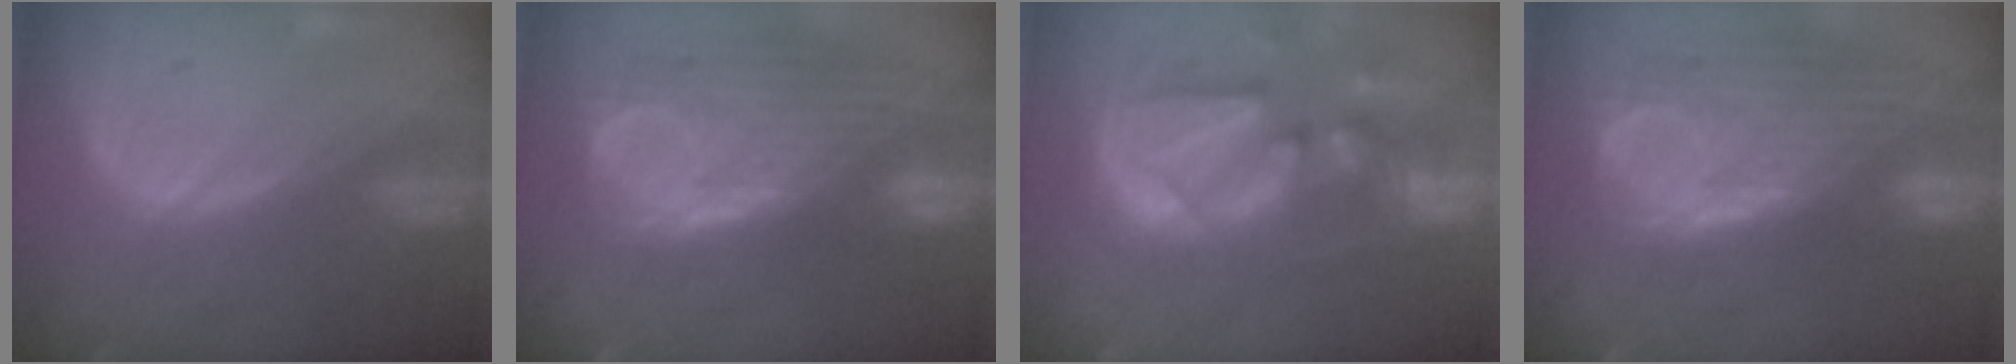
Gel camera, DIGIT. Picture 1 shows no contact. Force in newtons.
{"total": 12.2, "press": 10.4, "slide": 6.3}
{"total": 13.3, "press": 11.4, "slide": 6.9}
{"total": 12.2, "press": 10.4, "slide": 6.3}